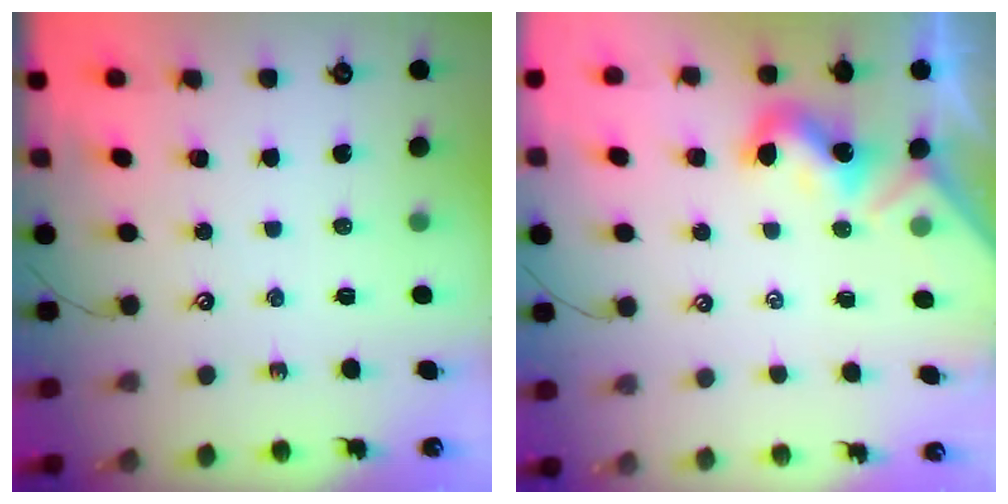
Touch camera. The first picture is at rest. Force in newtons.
{"total": 2.1, "press": 2.0, "slide": 0.4}